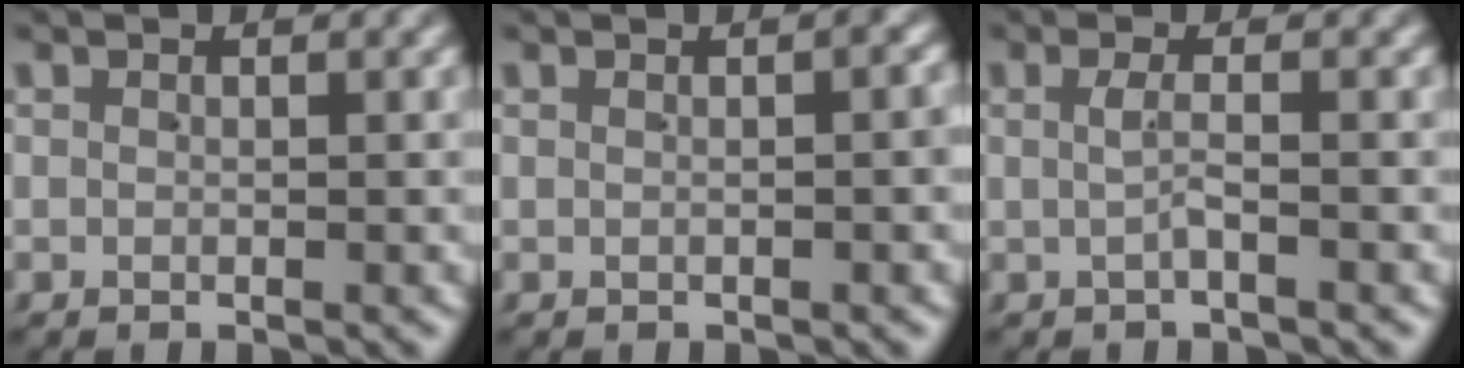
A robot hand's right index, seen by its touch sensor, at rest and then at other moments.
{"total": 1.3, "force": [0.2, 0.1, 1.3], "torque": [-0.014, 0.005, 0.002]}
{"total": 1.2, "force": [-0.5, -0.3, 1.1], "torque": [-0.027, -0.003, -0.006]}